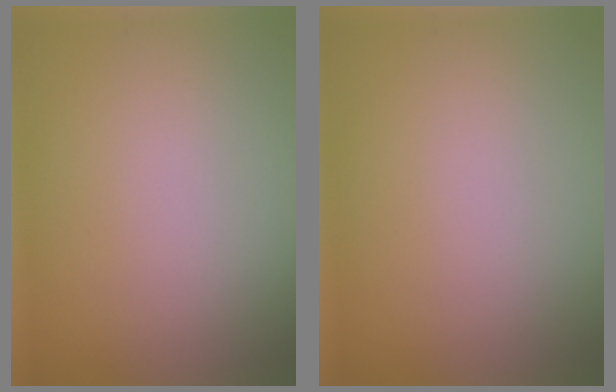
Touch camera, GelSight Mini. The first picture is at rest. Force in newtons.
{"total": 0.0}